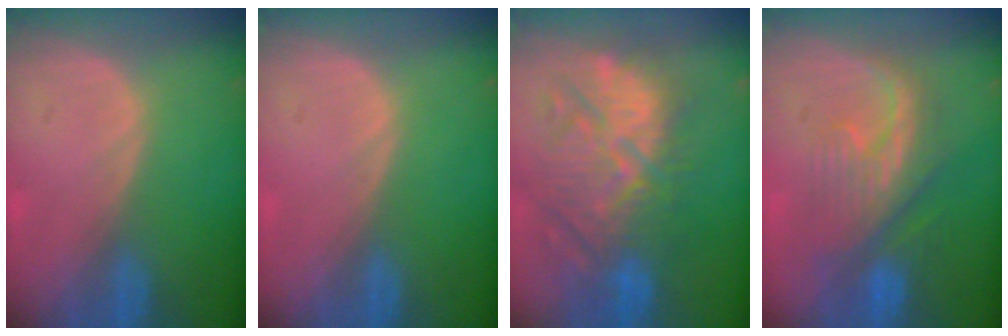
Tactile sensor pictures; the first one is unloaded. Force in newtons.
{"total": 0.0}
{"total": 11.9, "press": 11.5, "slide": 3.0}
{"total": 8.1, "press": 8.0, "slide": 1.0}